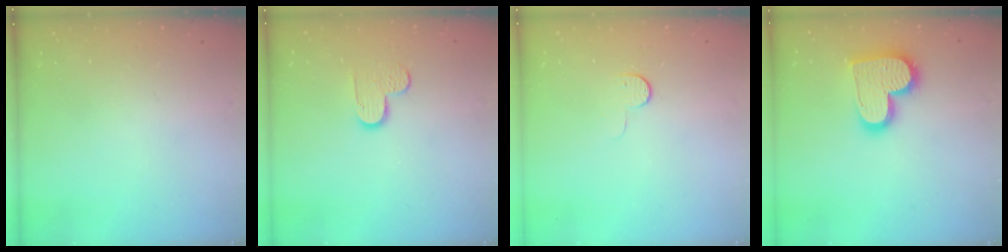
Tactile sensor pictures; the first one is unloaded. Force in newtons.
{"total": 4.9, "press": 4.9, "slide": 0.2}
{"total": 4.9, "press": 4.9, "slide": 0.5}
{"total": 16.0, "press": 16.0, "slide": 1.0}